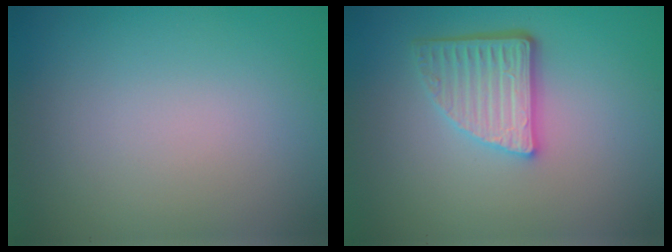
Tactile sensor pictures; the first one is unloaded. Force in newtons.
{"total": 4.6, "press": 3.5, "slide": 2.9}